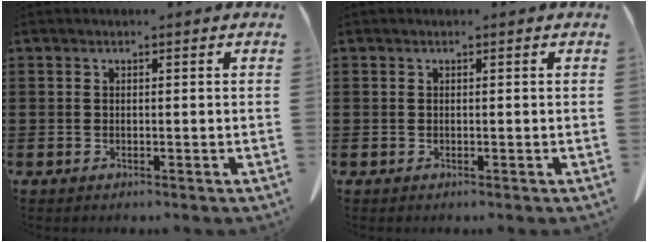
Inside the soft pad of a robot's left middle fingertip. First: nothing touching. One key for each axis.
{"total": 0.0}